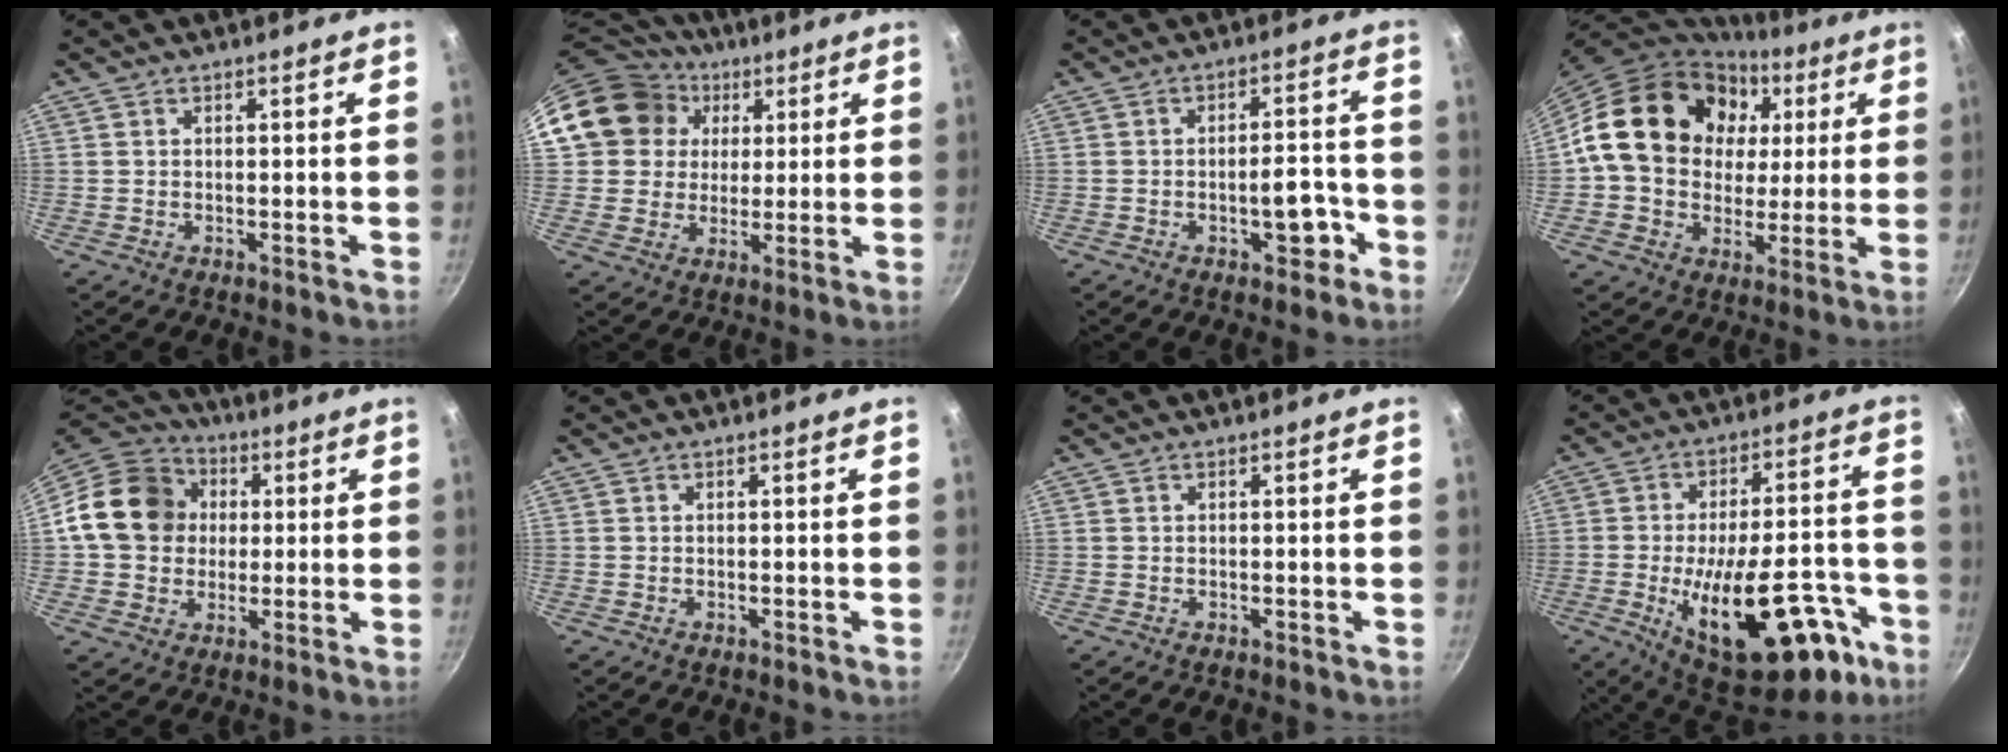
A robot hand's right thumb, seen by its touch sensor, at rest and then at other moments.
{"total": 15.4, "force": [4.9, 13.6, 5.2], "torque": [-0.081, 0.020, 0.084]}
{"total": 6.1, "force": [-2.7, 3.0, 4.7], "torque": [-0.032, 0.028, -0.034]}
{"total": 21.6, "force": [4.9, 17.4, 11.8], "torque": [-0.181, 0.020, 0.081]}
{"total": 16.7, "force": [2.1, 14.4, 8.3], "torque": [-0.122, 0.026, 0.024]}
{"total": 0.0}
{"total": 0.0}
{"total": 26.7, "force": [-11.3, 12.0, 21.0], "torque": [-0.255, 0.044, -0.144]}